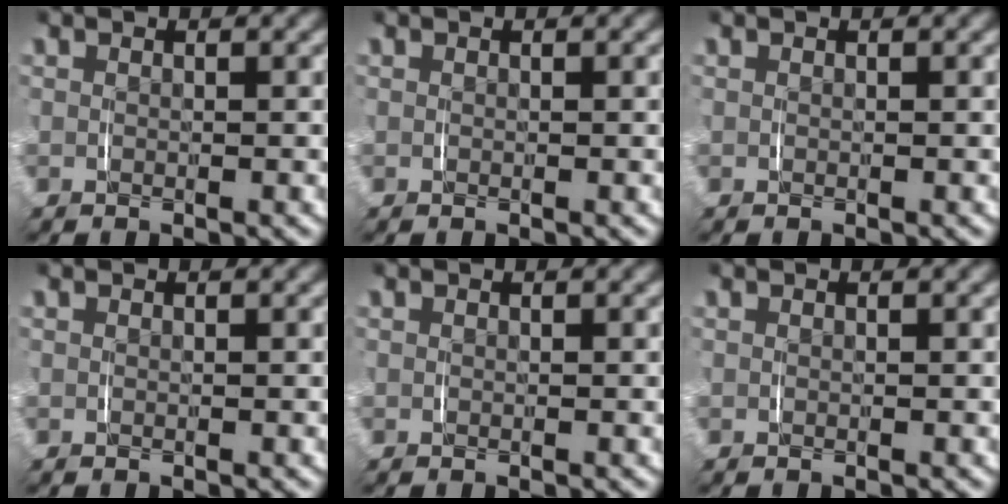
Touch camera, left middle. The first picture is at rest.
{"total": 0.0}
{"total": 0.0}
{"total": 0.0}
{"total": 0.0}
{"total": 0.0}